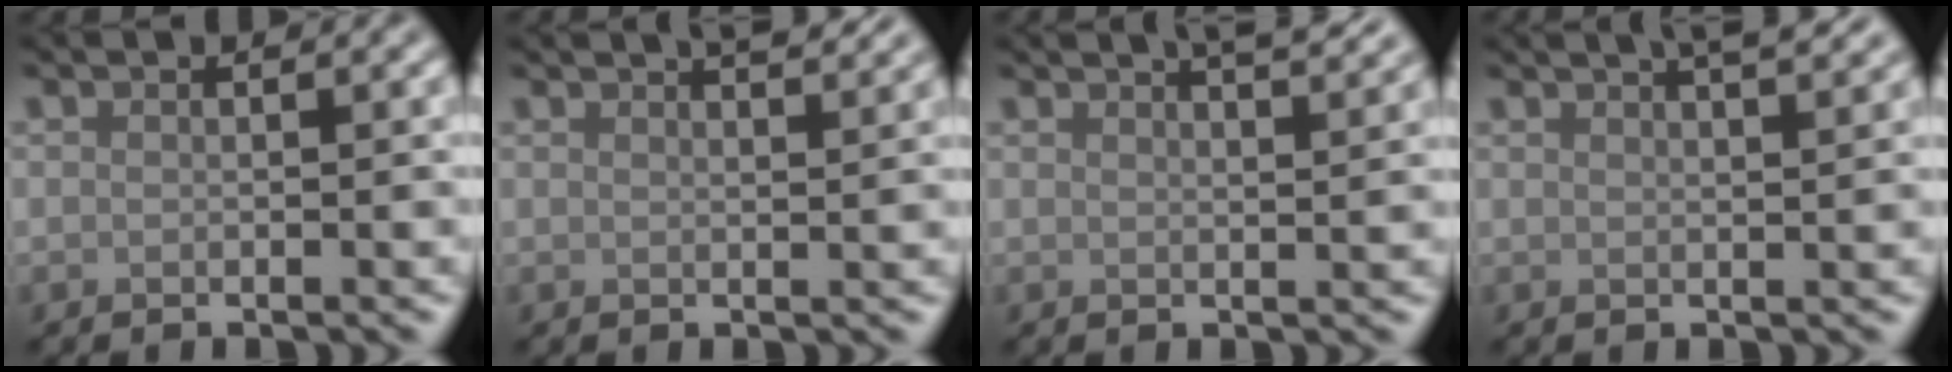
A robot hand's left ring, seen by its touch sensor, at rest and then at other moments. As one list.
[{"total": 4.3, "force": [3.3, 1.4, 2.4], "torque": [-0.004, 0.022, 0.017]}, {"total": 5.9, "force": [4.3, 2.0, 3.5], "torque": [-0.020, 0.038, 0.028]}, {"total": 6.4, "force": [4.4, 2.3, 3.9], "torque": [-0.024, 0.043, 0.032]}]